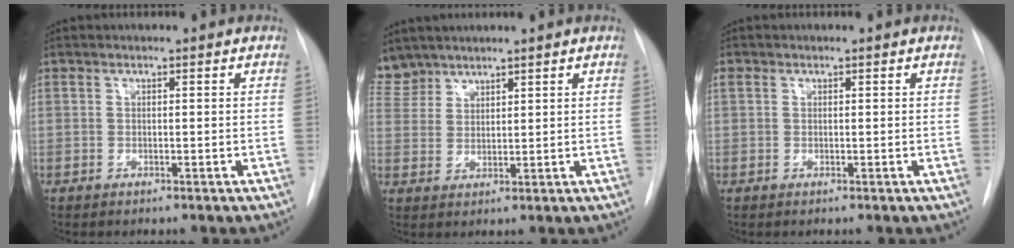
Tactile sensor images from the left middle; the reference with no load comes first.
{"total": 5.6, "force": [5.0, 2.4, -0.1], "torque": [0.004, 0.008, 0.107]}
{"total": 0.7, "force": [0.3, 0.5, 0.3], "torque": [-0.007, 0.013, 0.006]}